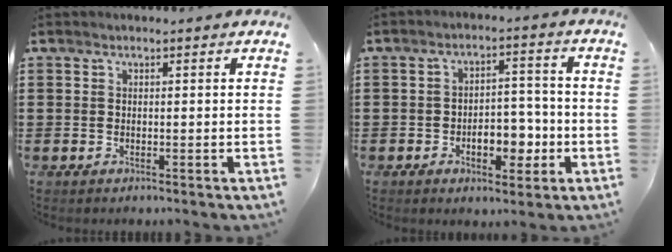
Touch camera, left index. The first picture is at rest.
{"total": 6.7, "force": [-2.3, 3.8, 5.0], "torque": [-0.070, 0.008, -0.044]}